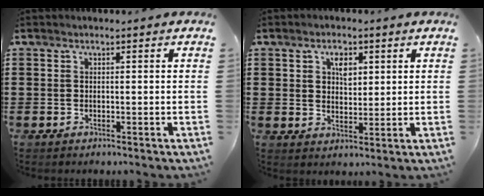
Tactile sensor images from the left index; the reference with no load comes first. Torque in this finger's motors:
{"motor_torque": [0.38, 0.44, 0.13, 0.06]}